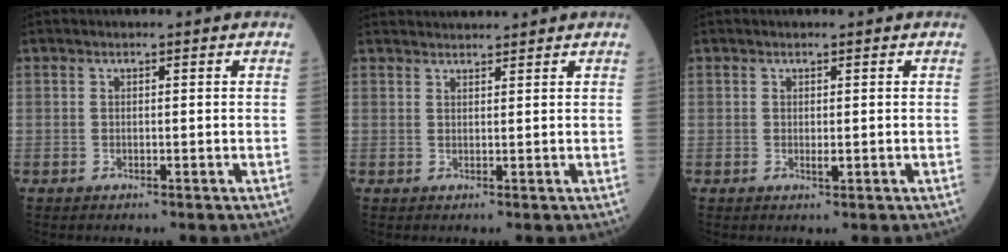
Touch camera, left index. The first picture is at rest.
{"total": 4.5, "force": [4.4, -0.1, 0.8], "torque": [-0.013, 0.030, 0.068]}
{"total": 1.0, "force": [0.2, 0.2, 0.9], "torque": [-0.018, -0.001, 0.005]}